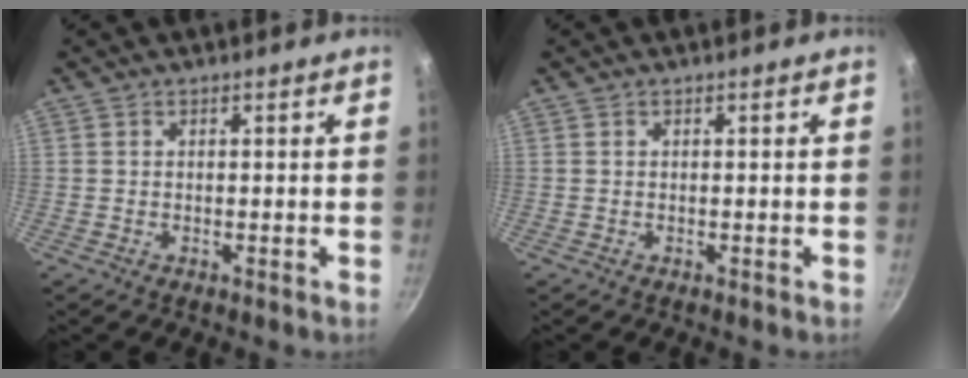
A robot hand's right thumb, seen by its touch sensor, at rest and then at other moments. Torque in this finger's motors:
{"motor_torque": [-0.01, 0.01, 0.00, 0.00, 0.03]}